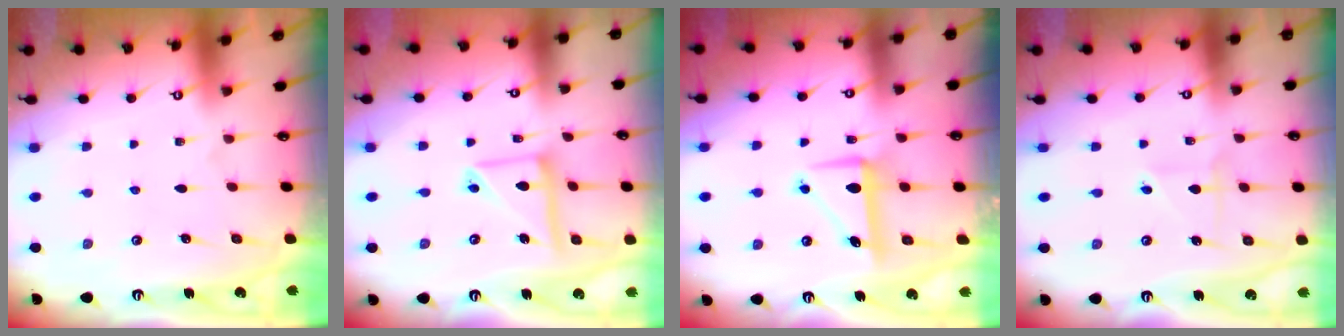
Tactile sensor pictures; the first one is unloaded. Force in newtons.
{"total": 12.3, "press": 12.2, "slide": 1.3}
{"total": 8.7, "press": 8.6, "slide": 0.8}
{"total": 3.9, "press": 3.9, "slide": 0.5}